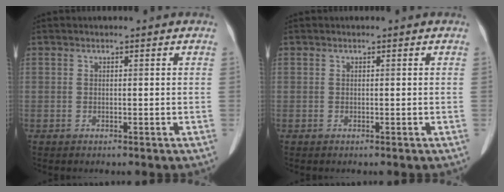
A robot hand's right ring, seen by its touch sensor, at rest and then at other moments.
{"total": 0.0}